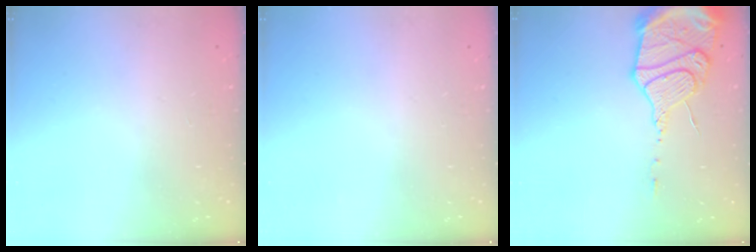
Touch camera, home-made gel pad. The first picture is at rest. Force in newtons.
{"total": 0.0}
{"total": 17.0, "press": 16.9, "slide": 1.6}